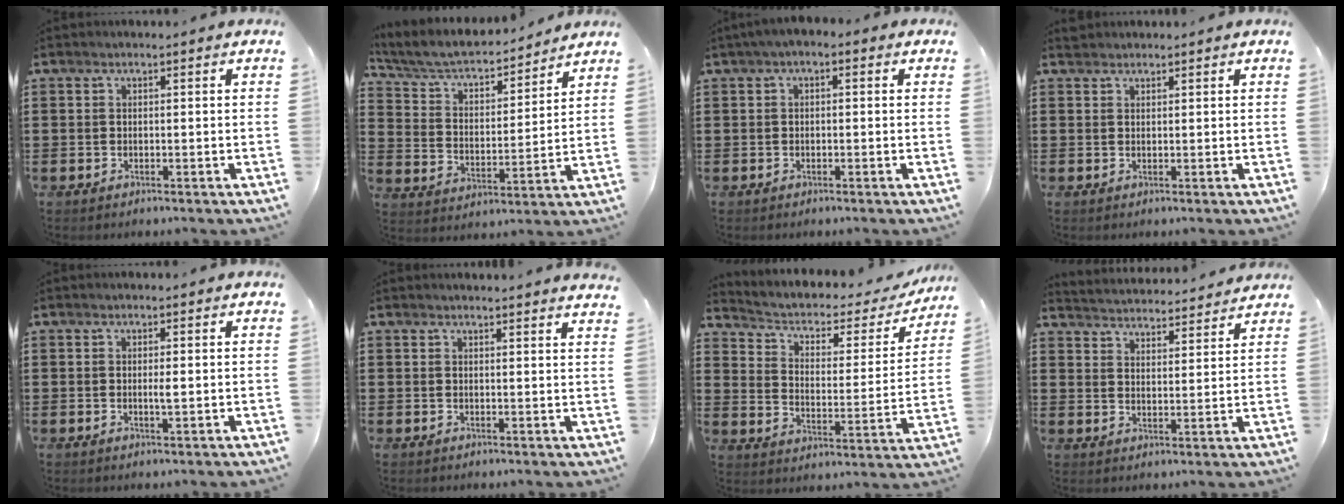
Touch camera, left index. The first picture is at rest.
{"total": 5.3, "force": [4.7, 1.5, 2.1], "torque": [-0.063, -0.032, 0.074]}
{"total": 1.5, "force": [-0.6, 0.8, 1.1], "torque": [-0.029, 0.001, -0.016]}
{"total": 1.0, "force": [1.0, 0.3, 0.0], "torque": [-0.003, 0.001, 0.020]}
{"total": 1.3, "force": [0.1, 0.1, 1.3], "torque": [-0.026, -0.003, 0.001]}
{"total": 1.8, "force": [1.8, -0.3, 0.2], "torque": [0.001, -0.006, 0.033]}
{"total": 3.2, "force": [1.7, 2.0, 1.9], "torque": [-0.050, -0.012, 0.019]}
{"total": 3.8, "force": [3.7, -0.2, -0.4], "torque": [-0.011, -0.027, 0.063]}